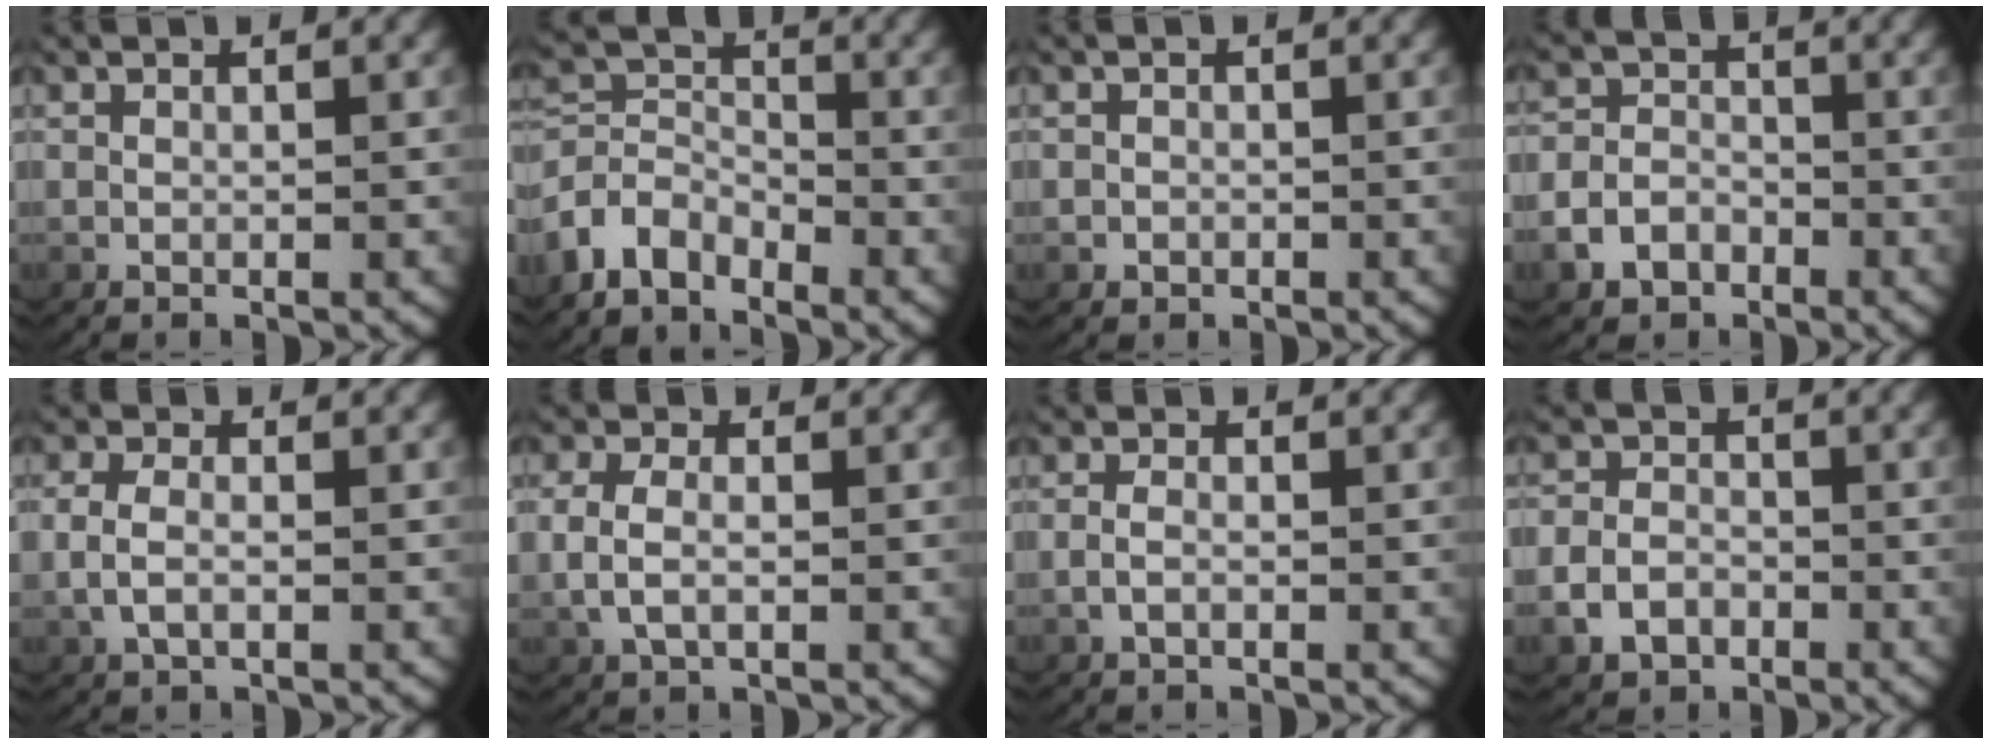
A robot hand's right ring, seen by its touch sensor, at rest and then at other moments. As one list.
[{"total": 5.7, "force": [-2.3, 4.8, 1.9], "torque": [-0.055, -0.030, -0.039]}, {"total": 0.6, "force": [-0.4, 0.5, 0.0], "torque": [-0.004, -0.008, -0.001]}, {"total": 4.5, "force": [-2.4, 3.8, 0.9], "torque": [-0.015, -0.003, -0.043]}, {"total": 2.7, "force": [0.0, 1.7, 2.1], "torque": [-0.055, -0.003, 0.004]}, {"total": 3.1, "force": [0.2, 2.0, 2.4], "torque": [-0.062, -0.003, 0.008]}, {"total": 1.2, "force": [-0.4, 0.4, 1.0], "torque": [-0.030, -0.005, -0.004]}, {"total": 3.6, "force": [-1.6, 3.0, 1.1], "torque": [-0.024, -0.005, -0.028]}]